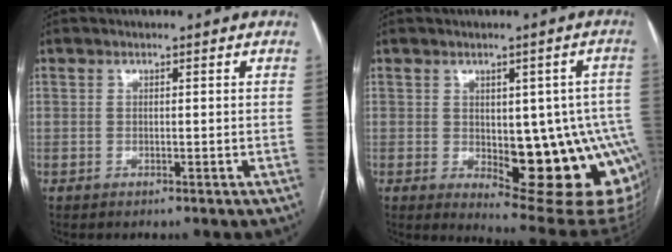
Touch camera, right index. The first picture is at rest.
{"total": 16.9, "force": [-3.4, 6.2, 15.4], "torque": [-0.122, 0.013, -0.018]}